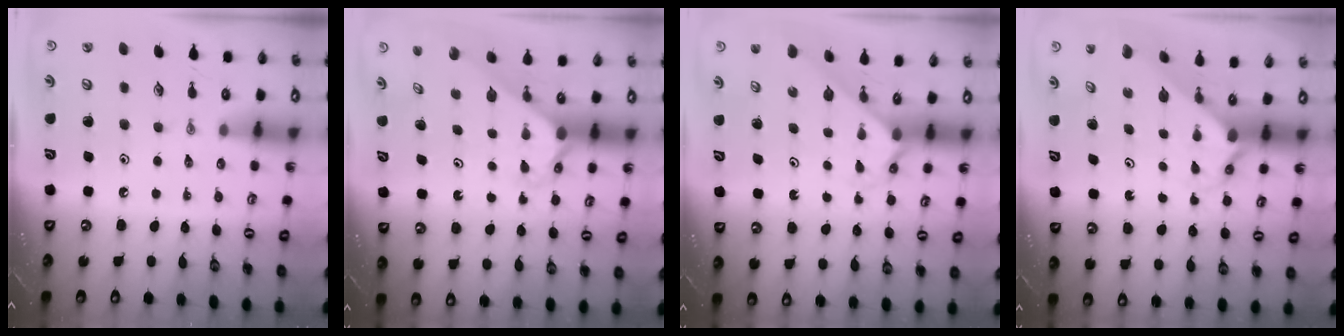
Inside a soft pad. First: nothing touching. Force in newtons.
{"total": 2.0, "press": 2.0, "slide": 0.2}
{"total": 2.5, "press": 2.5, "slide": 0.2}
{"total": 1.8, "press": 1.8, "slide": 0.2}